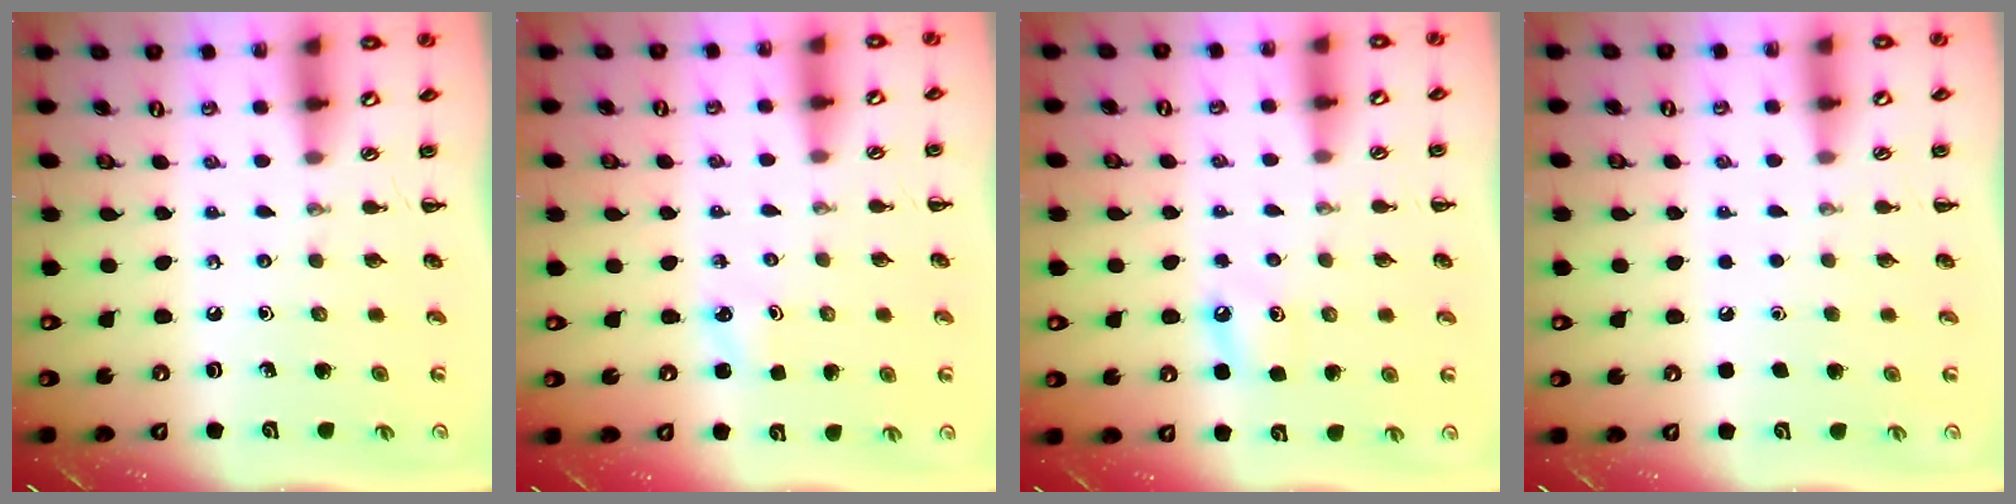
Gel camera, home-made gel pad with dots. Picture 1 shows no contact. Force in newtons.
{"total": 1.4, "press": 1.4, "slide": 0.4}
{"total": 5.9, "press": 5.6, "slide": 1.9}
{"total": 1.6, "press": 1.6, "slide": 0.1}